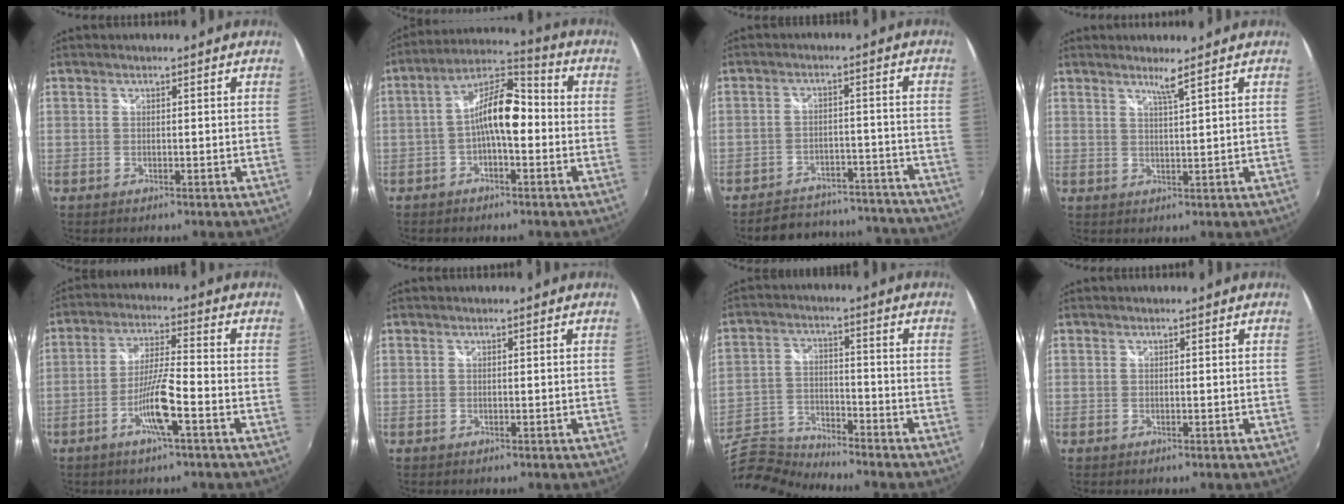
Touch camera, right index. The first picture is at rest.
{"total": 10.1, "force": [-1.5, 3.7, 9.3], "torque": [-0.174, 0.027, -0.034]}
{"total": 20.4, "force": [-18.7, 6.2, 5.4], "torque": [-0.110, 0.038, -0.220]}
{"total": 2.3, "force": [1.7, -0.7, 1.4], "torque": [-0.029, -0.007, 0.029]}
{"total": 8.3, "force": [-3.8, 0.2, 7.3], "torque": [-0.145, -0.003, -0.074]}
{"total": 0.0}
{"total": 13.1, "force": [-12.3, 2.3, 3.7], "torque": [-0.097, -0.007, -0.236]}
{"total": 0.0}